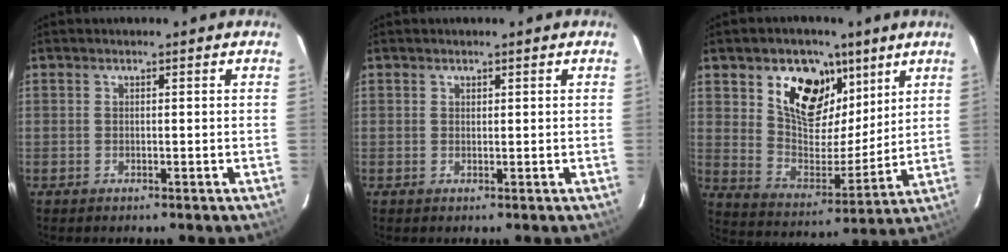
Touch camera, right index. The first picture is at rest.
{"total": 0.5, "force": [0.4, 0.3, 0.0], "torque": [0.001, 0.002, 0.006]}
{"total": 16.0, "force": [8.6, 10.0, 9.0], "torque": [-0.165, 0.006, 0.159]}